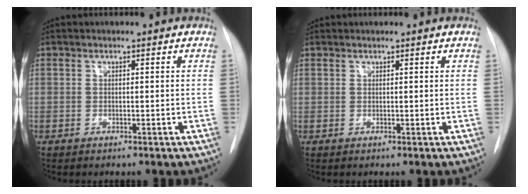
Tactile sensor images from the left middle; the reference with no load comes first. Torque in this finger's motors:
{"motor_torque": [0.31, -0.31, -0.20, -0.14]}